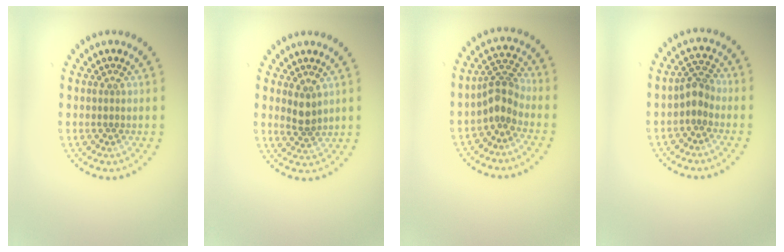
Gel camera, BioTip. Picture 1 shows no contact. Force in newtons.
{"total": 1.8, "press": 1.4, "slide": 1.1}
{"total": 2.8, "press": 2.2, "slide": 1.8}
{"total": 1.9, "press": 1.6, "slide": 1.1}